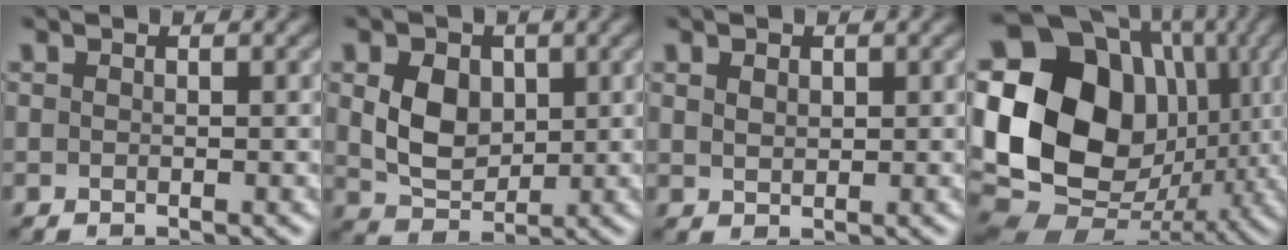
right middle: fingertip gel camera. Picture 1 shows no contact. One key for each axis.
{"total": 4.4, "fx": 0.8, "fy": 3.3, "fz": 2.8, "tx": -0.064, "ty": -0.004, "tz": 0.015}
{"total": 1.3, "fx": 0.7, "fy": 0.9, "fz": 0.7, "tx": -0.013, "ty": -0.002, "tz": 0.015}
{"total": 19.5, "fx": 2.0, "fy": 15.9, "fz": 11.2, "tx": -0.215, "ty": 0.008, "tz": 0.041}